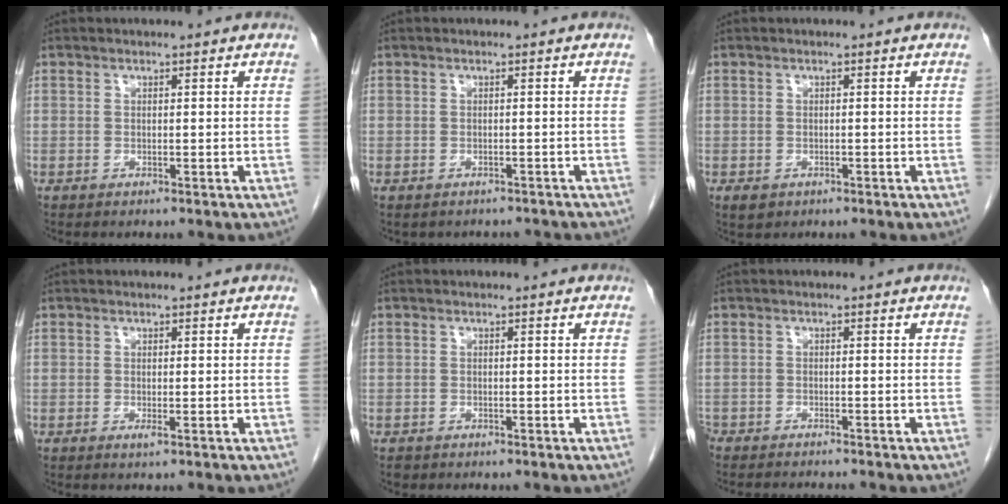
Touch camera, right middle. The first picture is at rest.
{"total": 3.6, "force": [-3.1, 1.7, 0.5], "torque": [-0.008, 0.006, -0.035]}
{"total": 1.6, "force": [-0.8, 1.2, 0.7], "torque": [-0.012, 0.001, -0.003]}
{"total": 0.6, "force": [-0.2, 0.0, 0.6], "torque": [-0.011, -0.002, -0.003]}
{"total": 0.7, "force": [-0.5, 0.5, 0.0], "torque": [-0.010, 0.001, -0.008]}
{"total": 5.1, "force": [-4.9, 0.5, 1.3], "torque": [-0.013, -0.012, -0.076]}